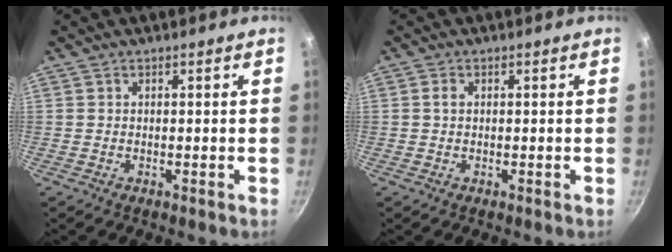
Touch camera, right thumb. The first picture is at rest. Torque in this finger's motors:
{"motor_torque": [0.06, 1.09, 0.40, -0.20, -0.04]}